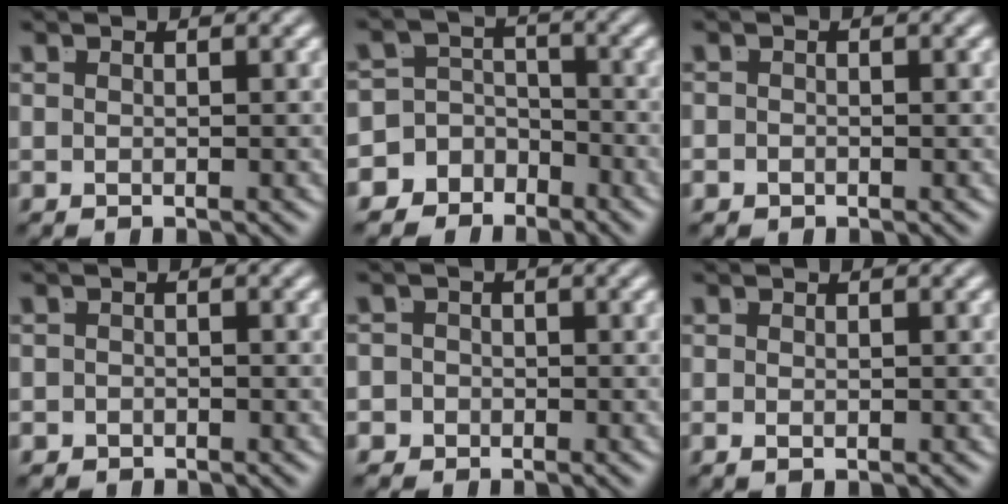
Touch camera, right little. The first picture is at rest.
{"total": 9.6, "force": [-4.2, 8.1, 3.1], "torque": [-0.077, -0.039, -0.073]}
{"total": 1.0, "force": [-0.8, 0.7, 0.0], "torque": [-0.007, -0.012, -0.008]}
{"total": 1.3, "force": [-1.2, 0.5, -0.3], "torque": [0.001, -0.015, -0.013]}
{"total": 3.1, "force": [-1.6, 2.7, 0.2], "torque": [-0.015, -0.014, -0.030]}
{"total": 0.8, "force": [-0.5, 0.1, 0.6], "torque": [-0.015, -0.010, -0.002]}